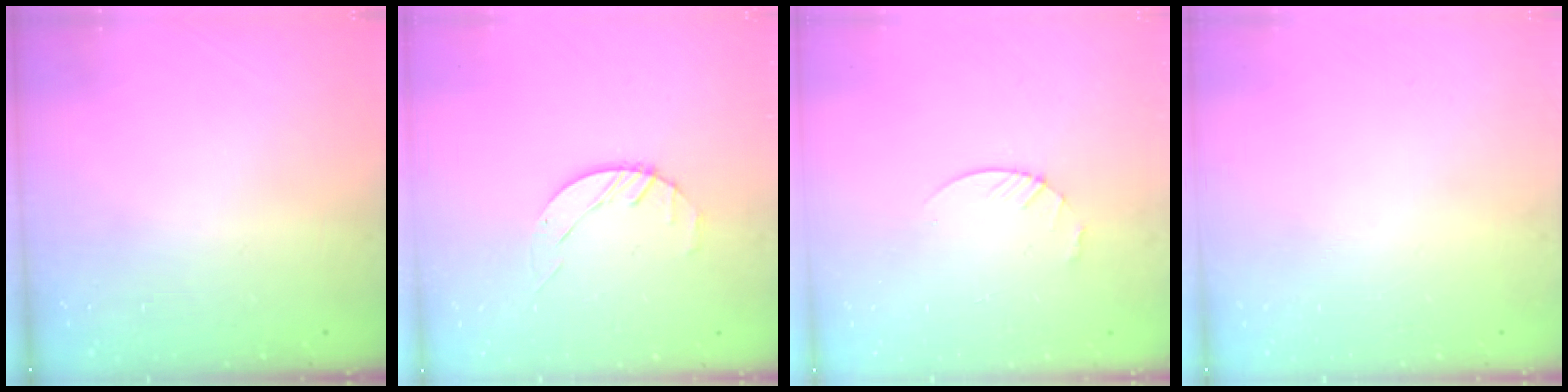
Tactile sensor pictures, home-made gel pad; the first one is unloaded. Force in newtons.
{"total": 2.0, "press": 2.0, "slide": 0.3}
{"total": 3.0, "press": 2.9, "slide": 0.3}
{"total": 0.0}